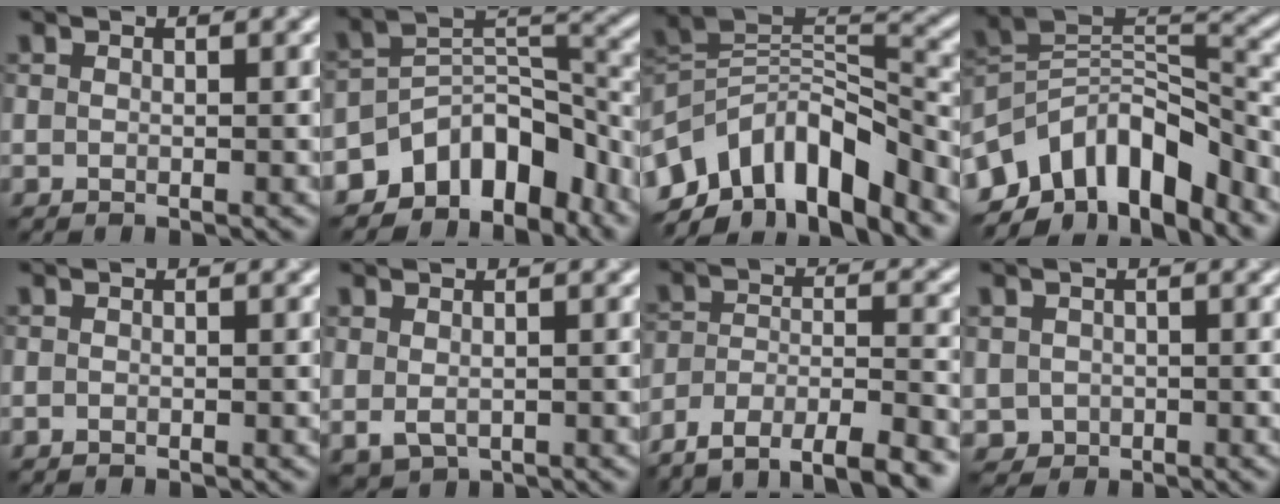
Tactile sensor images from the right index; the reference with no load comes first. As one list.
[{"total": 8.8, "force": [-6.4, 4.9, 3.6], "torque": [-0.032, 0.001, -0.114]}, {"total": 11.1, "force": [-5.8, 5.1, 7.9], "torque": [-0.133, 0.019, -0.118]}, {"total": 10.5, "force": [-6.2, 5.0, 6.8], "torque": [-0.103, 0.014, -0.121]}, {"total": 0.0}, {"total": 1.5, "force": [0.2, 1.0, 1.0], "torque": [-0.023, -0.009, 0.011]}, {"total": 9.2, "force": [-7.8, 2.8, 4.0], "torque": [-0.063, -0.009, -0.122]}, {"total": 1.6, "force": [-0.2, 1.6, 0.1], "torque": [0.002, -0.005, -0.002]}]